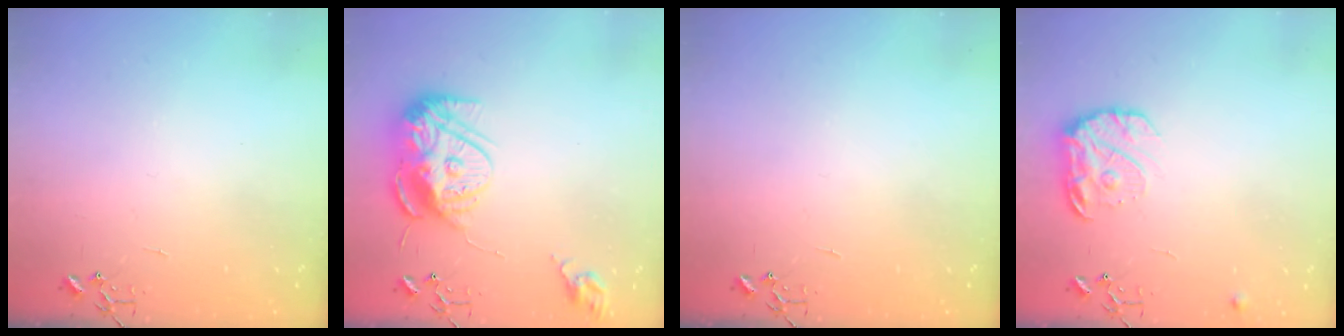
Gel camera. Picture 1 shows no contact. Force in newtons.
{"total": 14.9, "press": 14.8, "slide": 1.2}
{"total": 0.0}
{"total": 12.7, "press": 12.6, "slide": 0.7}